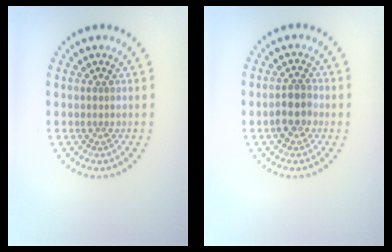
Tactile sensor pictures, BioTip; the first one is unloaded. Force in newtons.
{"total": 2.4, "press": 2.2, "slide": 0.8}